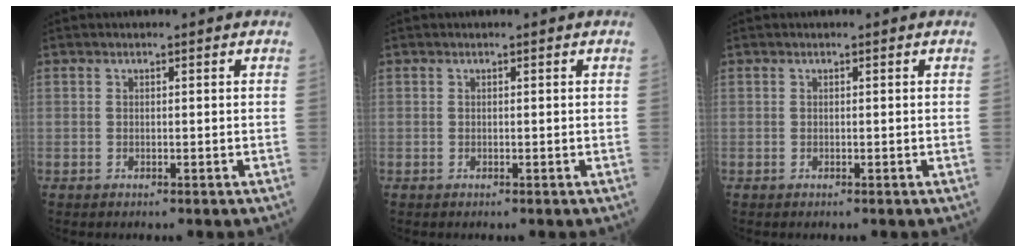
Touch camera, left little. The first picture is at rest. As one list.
[{"total": 0.0}, {"total": 0.0}]